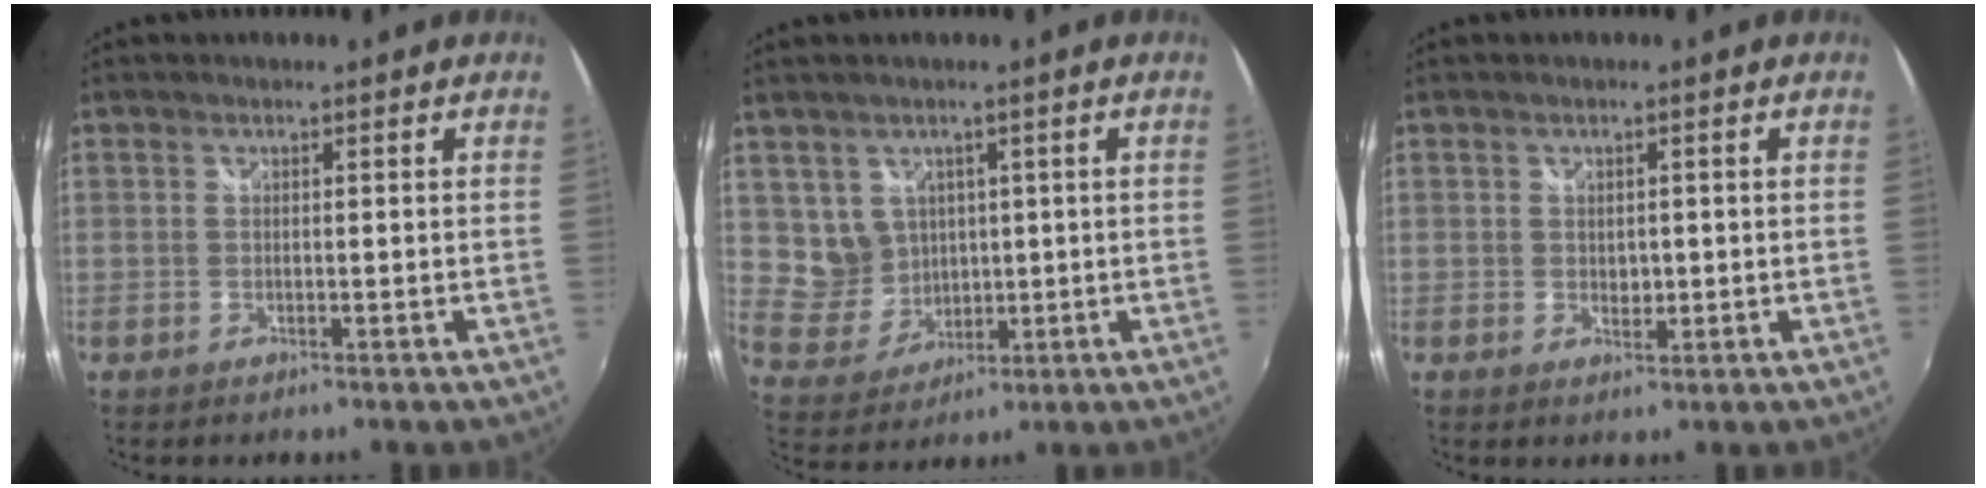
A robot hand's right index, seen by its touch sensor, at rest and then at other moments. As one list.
[{"total": 6.9, "force": [2.2, 6.4, 1.6], "torque": [-0.036, 0.003, 0.057]}, {"total": 2.0, "force": [0.0, 1.6, 1.1], "torque": [-0.016, 0.000, 0.001]}]